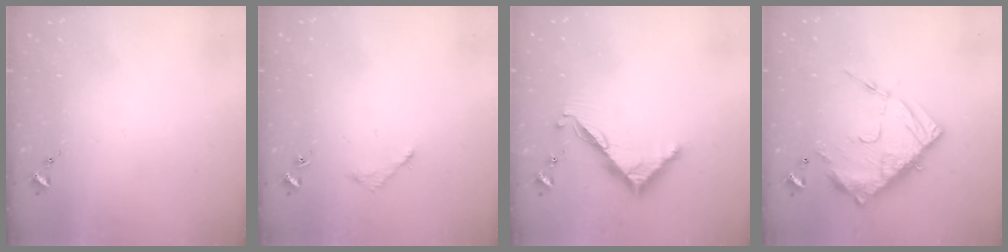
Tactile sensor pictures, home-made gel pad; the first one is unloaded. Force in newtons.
{"total": 3.0, "press": 3.0, "slide": 0.4}
{"total": 8.7, "press": 8.7, "slide": 0.6}
{"total": 16.6, "press": 16.6, "slide": 1.5}